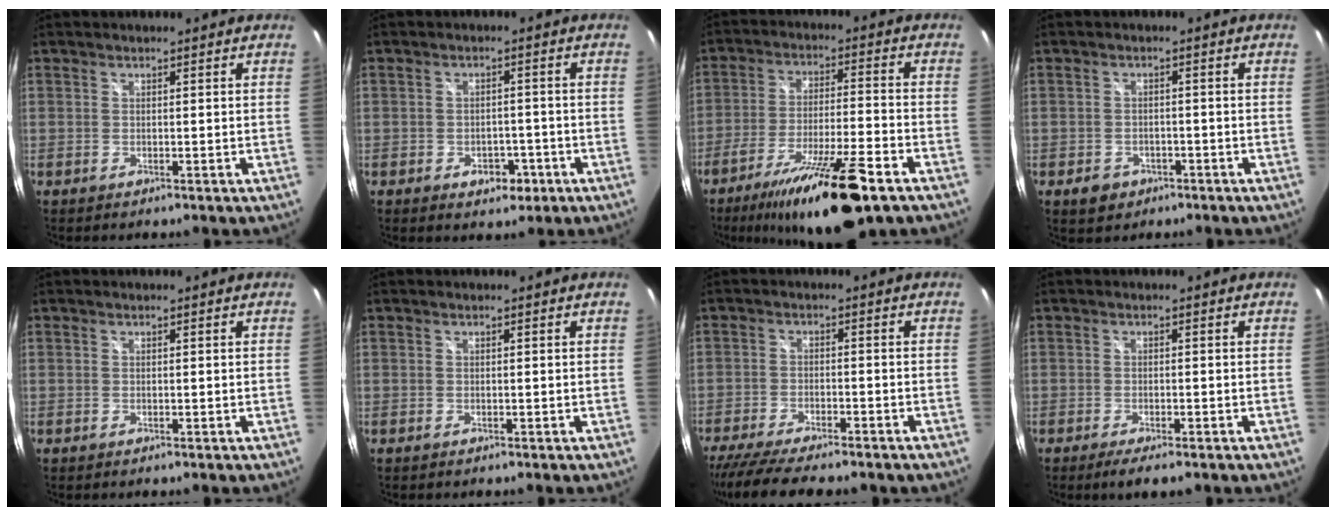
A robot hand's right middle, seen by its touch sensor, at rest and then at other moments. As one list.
[{"total": 4.1, "force": [-2.1, 2.9, 2.0], "torque": [-0.036, 0.007, -0.019]}, {"total": 18.0, "force": [-12.4, 2.3, 12.9], "torque": [-0.234, -0.034, -0.203]}, {"total": 4.0, "force": [-2.2, 3.1, 1.3], "torque": [-0.036, 0.002, -0.027]}, {"total": 0.0}, {"total": 0.0}, {"total": 12.7, "force": [-10.7, 2.1, 6.5], "torque": [-0.140, -0.039, -0.170]}, {"total": 3.7, "force": [-2.7, 0.6, 2.5], "torque": [-0.053, -0.014, -0.044]}]